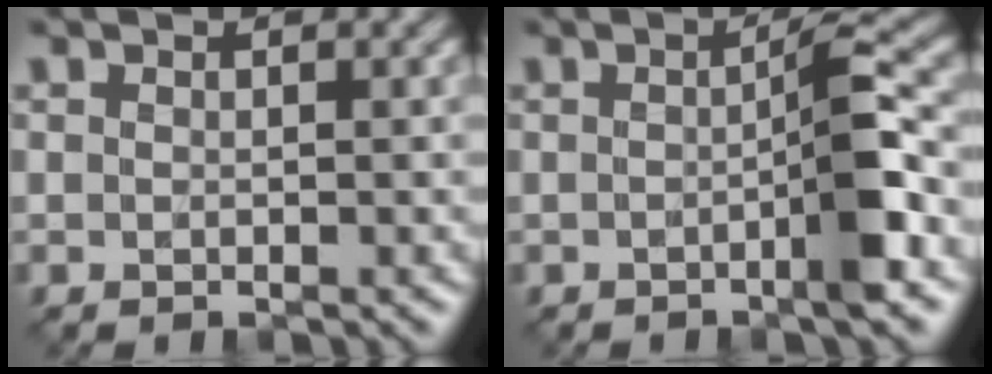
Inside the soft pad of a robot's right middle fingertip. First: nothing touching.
{"total": 4.2, "force": [-0.8, 0.4, 4.1], "torque": [-0.061, 0.008, -0.023]}